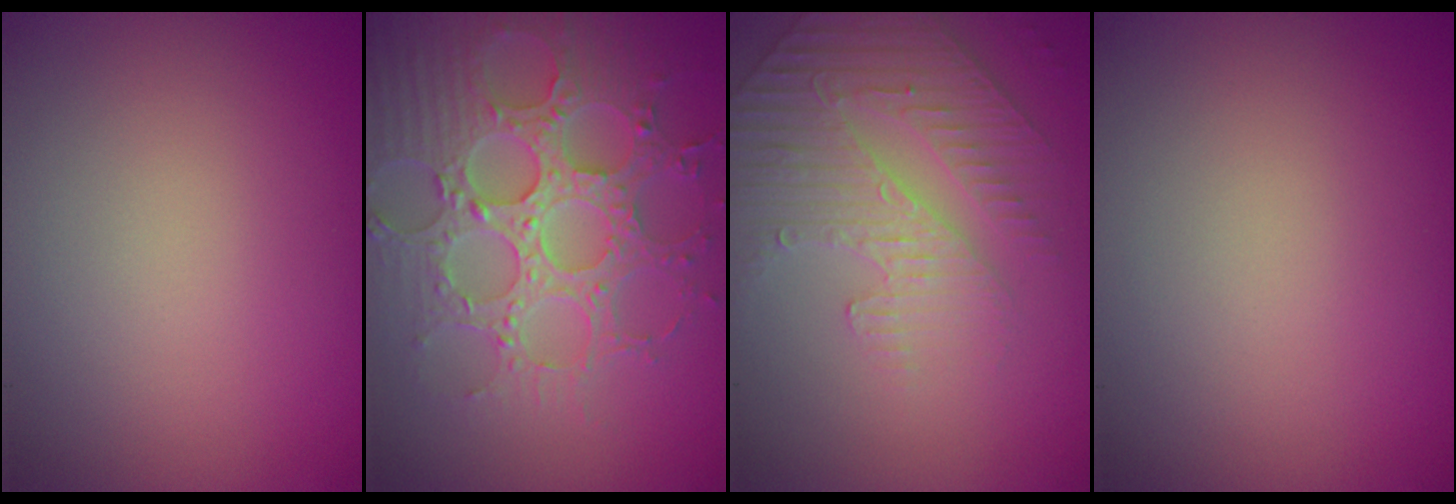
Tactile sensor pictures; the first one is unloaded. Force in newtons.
{"total": 7.2, "press": 5.9, "slide": 4.1}
{"total": 4.5, "press": 3.5, "slide": 2.9}
{"total": 0.0}